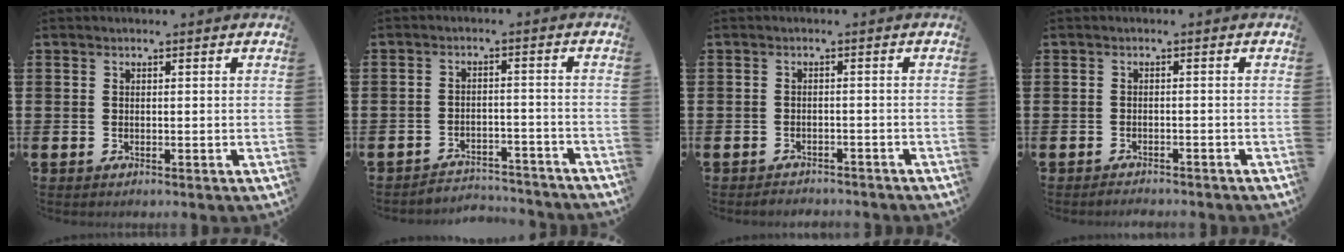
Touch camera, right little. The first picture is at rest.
{"total": 3.2, "force": [-3.2, 0.2, -0.2], "torque": [-0.005, 0.004, -0.069]}
{"total": 1.3, "force": [-1.3, 0.1, 0.0], "torque": [-0.004, 0.001, -0.028]}
{"total": 1.2, "force": [-1.2, 0.0, 0.0], "torque": [-0.004, 0.001, -0.025]}